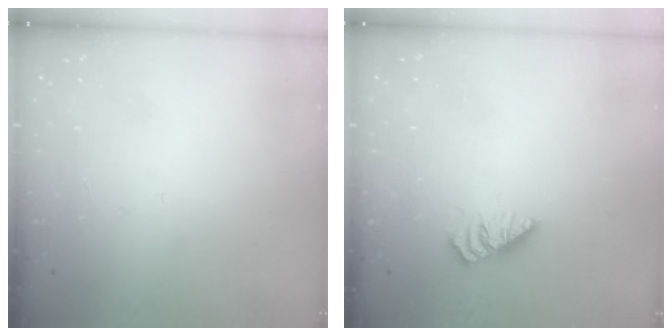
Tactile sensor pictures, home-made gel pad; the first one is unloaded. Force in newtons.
{"total": 0.0}